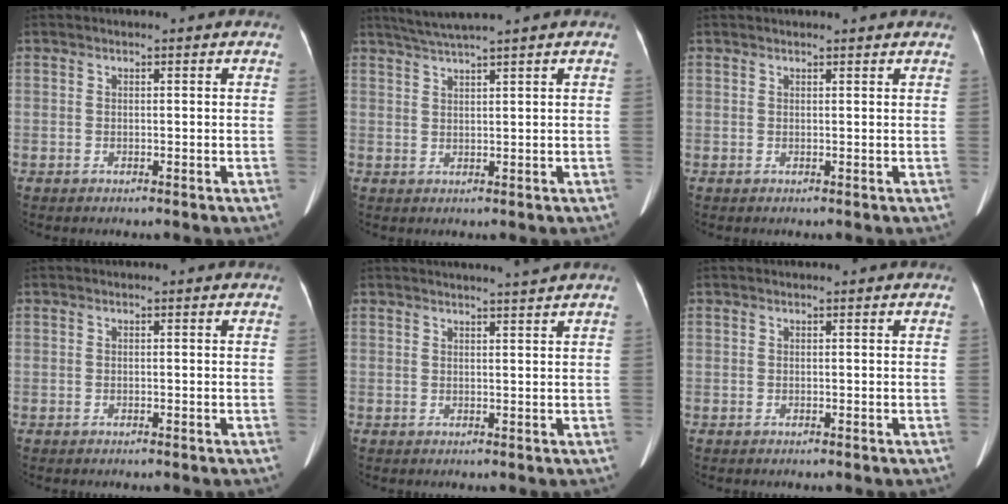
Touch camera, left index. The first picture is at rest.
{"total": 4.5, "force": [3.9, -1.3, 2.0], "torque": [-0.042, 0.013, 0.075]}
{"total": 4.3, "force": [4.1, 0.2, 1.3], "torque": [-0.017, 0.023, 0.045]}
{"total": 0.0}
{"total": 4.0, "force": [3.6, -1.2, 1.2], "torque": [-0.015, -0.001, 0.046]}
{"total": 0.0}